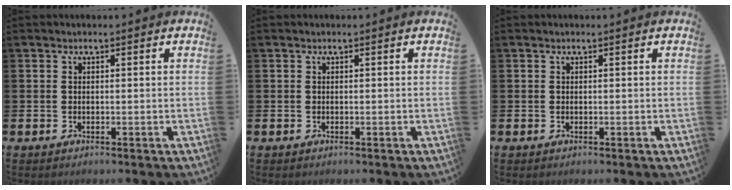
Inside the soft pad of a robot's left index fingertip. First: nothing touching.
{"total": 0.0}
{"total": 0.0}